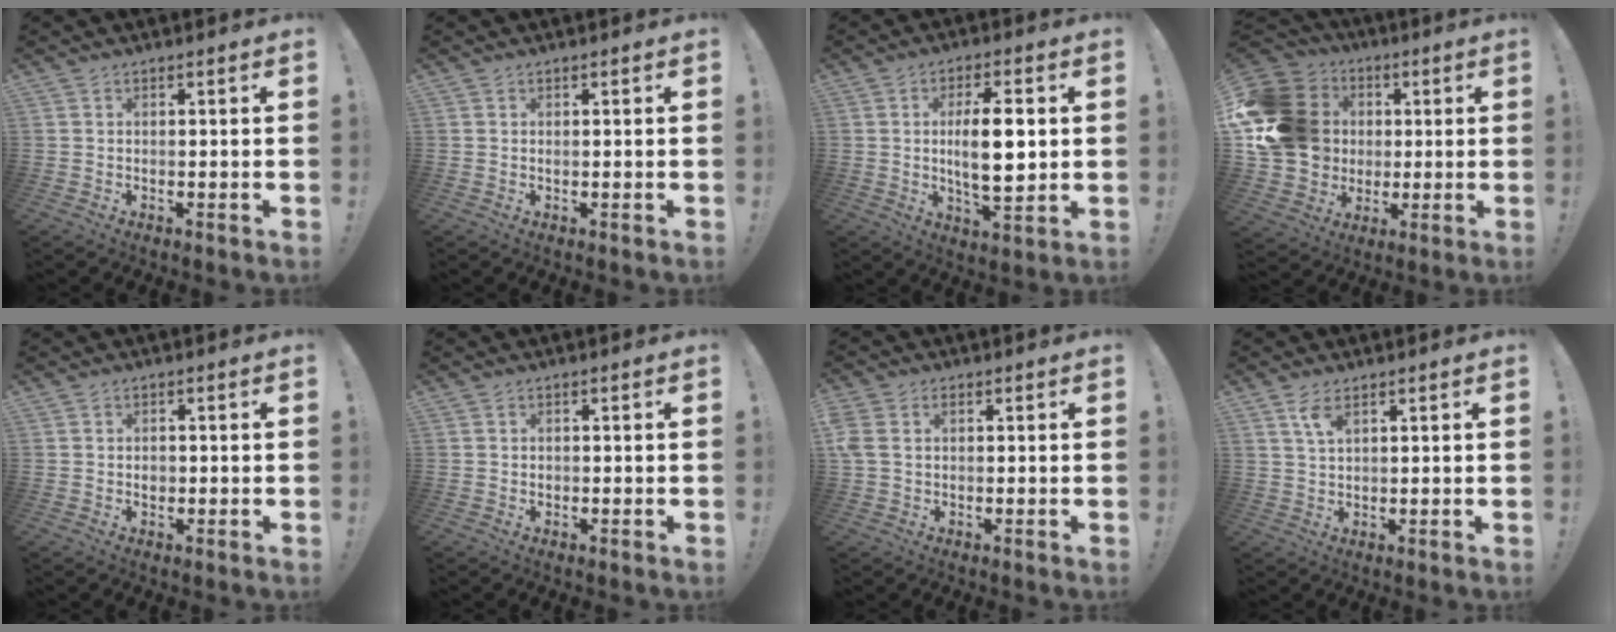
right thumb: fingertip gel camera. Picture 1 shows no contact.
{"total": 0.0}
{"total": 12.6, "force": [1.3, 4.5, 11.7], "torque": [-0.204, -0.010, 0.012]}
{"total": 21.8, "force": [2.4, 18.8, 10.9], "torque": [-0.191, 0.003, 0.082]}
{"total": 1.6, "force": [-0.2, 1.4, 0.7], "torque": [0.001, -0.002, -0.008]}
{"total": 0.6, "force": [0.1, 0.6, 0.0], "torque": [-0.002, 0.003, 0.002]}
{"total": 4.1, "force": [0.9, 3.1, 2.6], "torque": [-0.063, 0.000, 0.018]}
{"total": 4.3, "force": [2.4, 1.7, 3.2], "torque": [-0.052, -0.010, 0.041]}